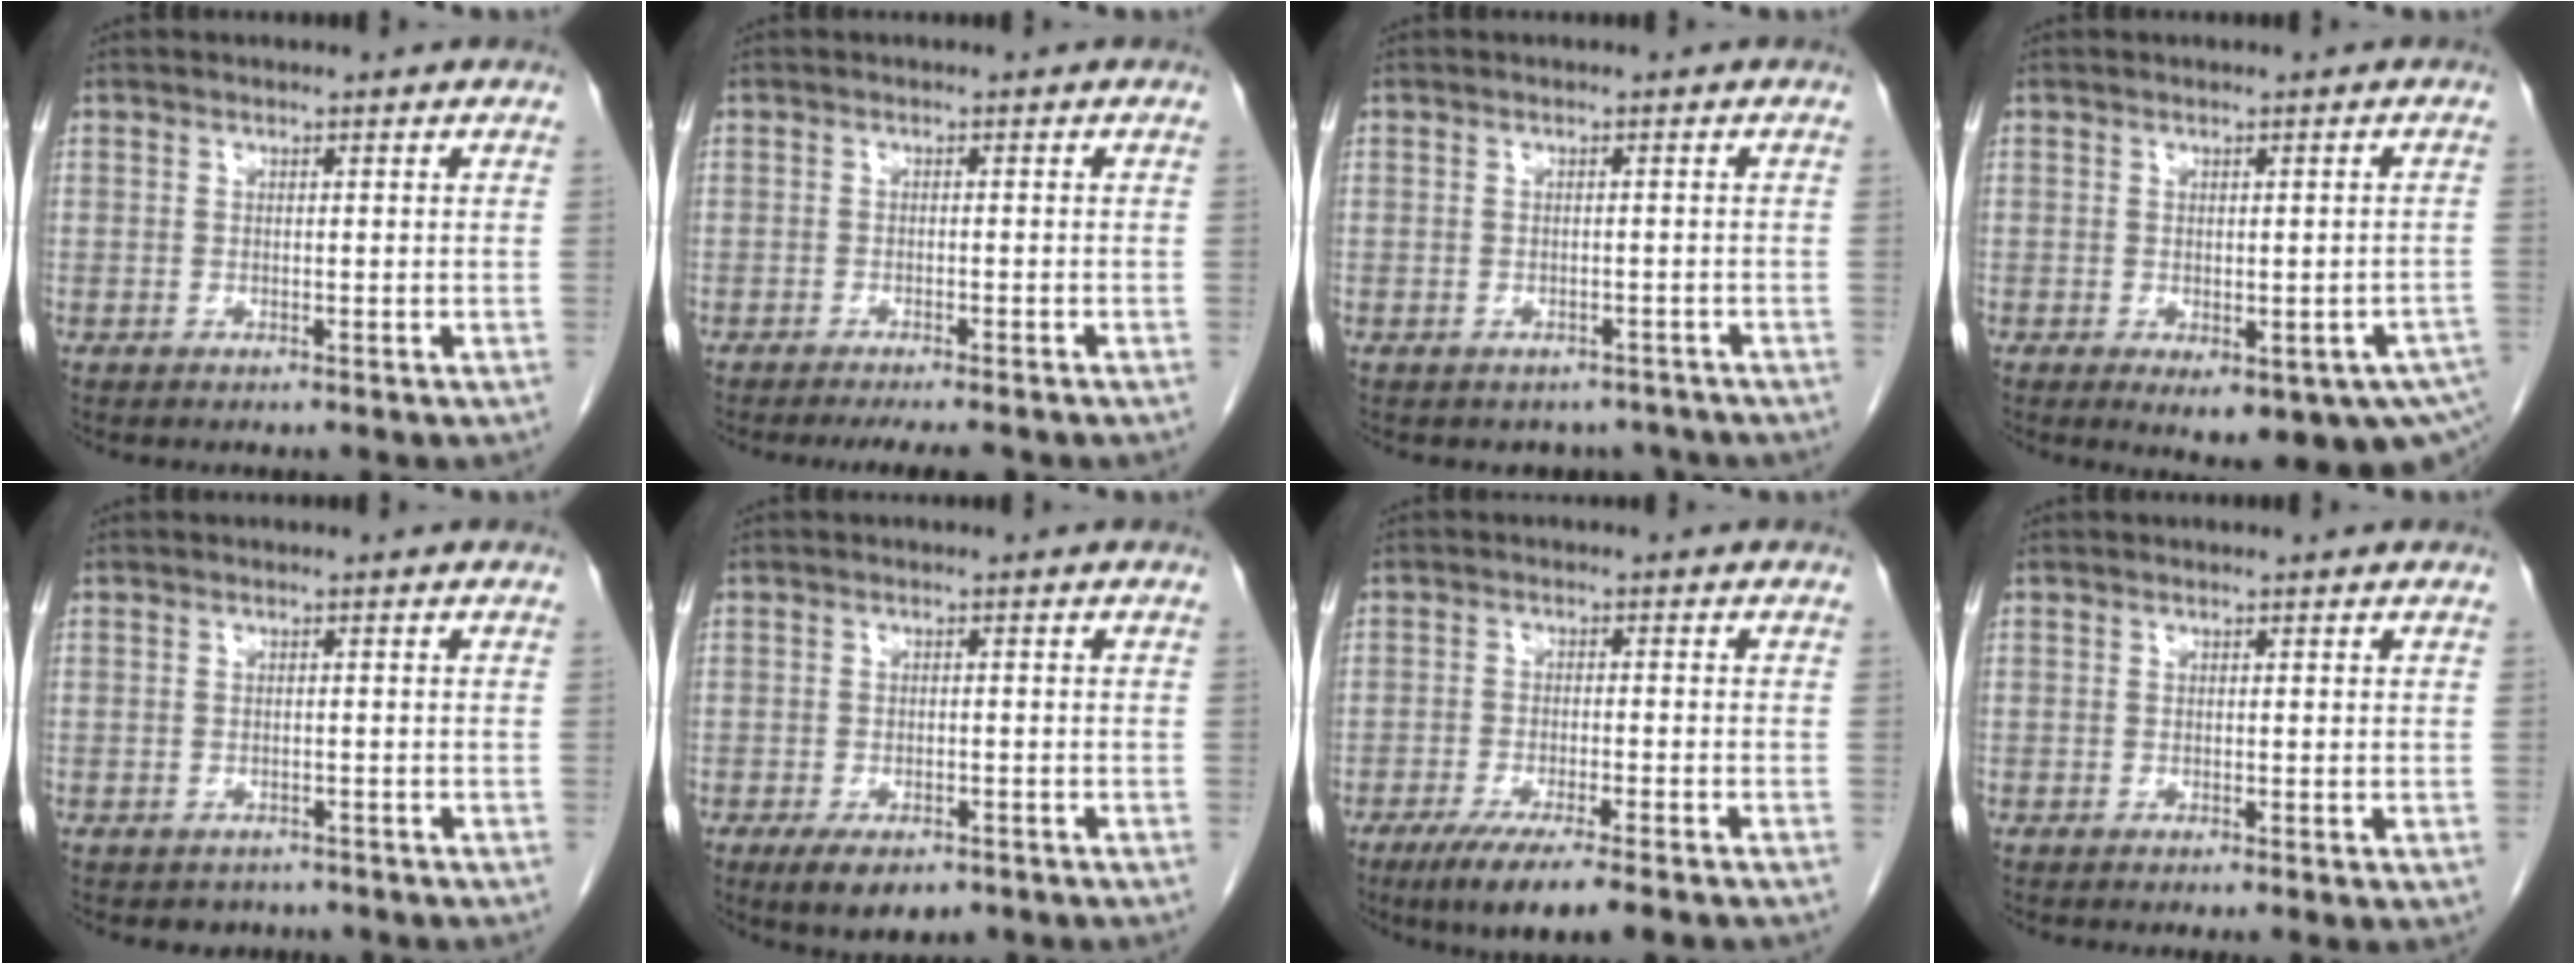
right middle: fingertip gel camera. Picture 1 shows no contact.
{"total": 6.5, "force": [-5.6, 0.9, 3.2], "torque": [-0.032, -0.010, -0.077]}
{"total": 3.8, "force": [-3.3, 2.0, -0.1], "torque": [0.009, 0.009, -0.038]}
{"total": 12.4, "force": [-7.1, 4.3, 9.2], "torque": [-0.083, -0.004, -0.077]}
{"total": 2.1, "force": [-1.7, 1.3, 0.0], "torque": [-0.009, 0.002, -0.025]}
{"total": 5.8, "force": [-3.8, 2.5, 3.5], "torque": [-0.057, -0.007, -0.055]}
{"total": 8.8, "force": [-6.3, 0.4, 6.2], "torque": [-0.094, -0.020, -0.097]}
{"total": 1.1, "force": [-0.3, 0.2, 1.0], "torque": [-0.017, -0.004, -0.003]}